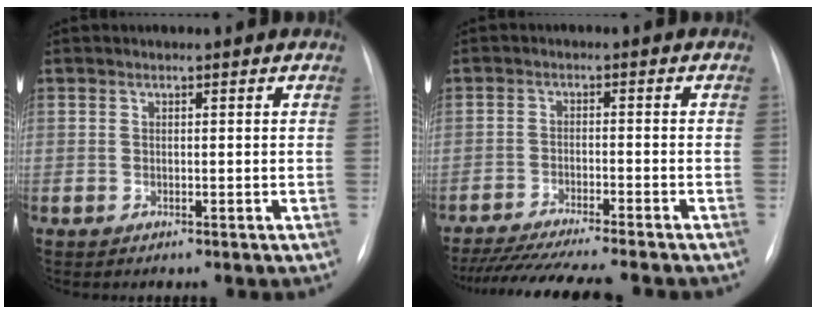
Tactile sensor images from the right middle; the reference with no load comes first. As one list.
[{"total": 15.0, "force": [-13.3, 0.3, 6.9], "torque": [-0.109, -0.029, -0.198]}]